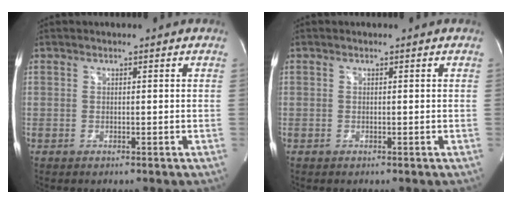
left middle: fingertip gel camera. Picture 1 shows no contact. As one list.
[{"total": 0.0}]